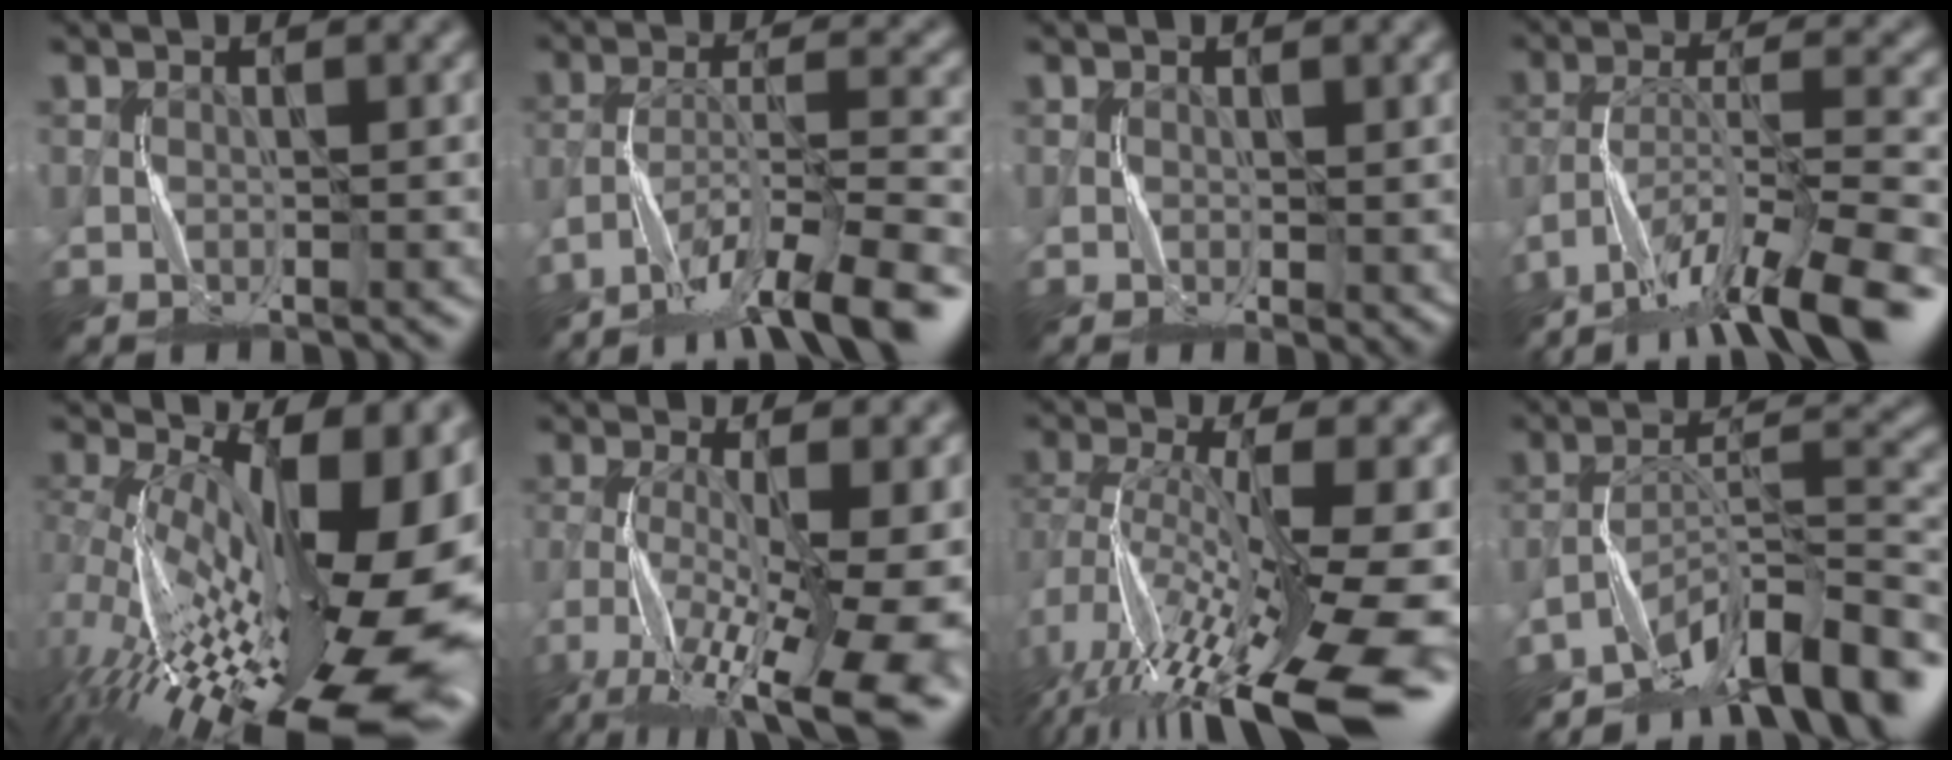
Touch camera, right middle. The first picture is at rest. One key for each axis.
{"total": 12.0, "fx": -9.4, "fy": 2.7, "fz": 6.9, "tx": -0.117, "ty": -0.010, "tz": -0.147}
{"total": 1.5, "fx": 0.1, "fy": 0.6, "fz": 1.4, "tx": -0.017, "ty": -0.003, "tz": 0.004}
{"total": 13.3, "fx": -10.7, "fy": 3.0, "fz": 7.3, "tx": -0.133, "ty": 0.000, "tz": -0.164}
{"total": 19.3, "fx": -2.8, "fy": 7.9, "fz": 17.4, "tx": -0.256, "ty": -0.008, "tz": -0.050}
{"total": 12.5, "fx": -5.1, "fy": 4.1, "fz": 10.7, "tx": -0.213, "ty": -0.013, "tz": -0.088}
{"total": 15.1, "fx": -5.5, "fy": 5.1, "fz": 13.1, "tx": -0.244, "ty": -0.002, "tz": -0.085}
{"total": 9.9, "fx": -7.9, "fy": 2.7, "fz": 5.4, "tx": -0.068, "ty": 0.009, "tz": -0.143}